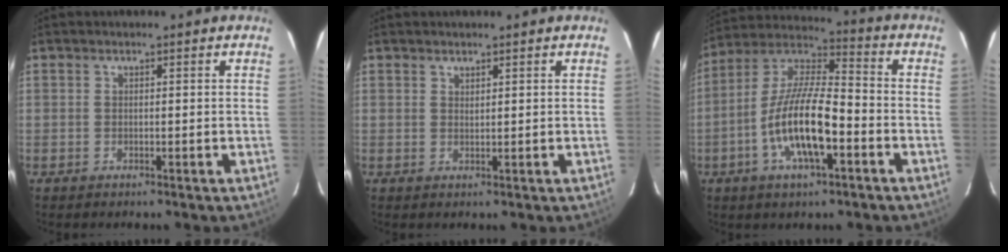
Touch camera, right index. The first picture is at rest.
{"total": 0.9, "force": [0.9, 0.3, 0.2], "torque": [-0.004, 0.001, 0.017]}
{"total": 15.1, "force": [-5.4, 4.6, 13.3], "torque": [-0.267, -0.006, -0.104]}